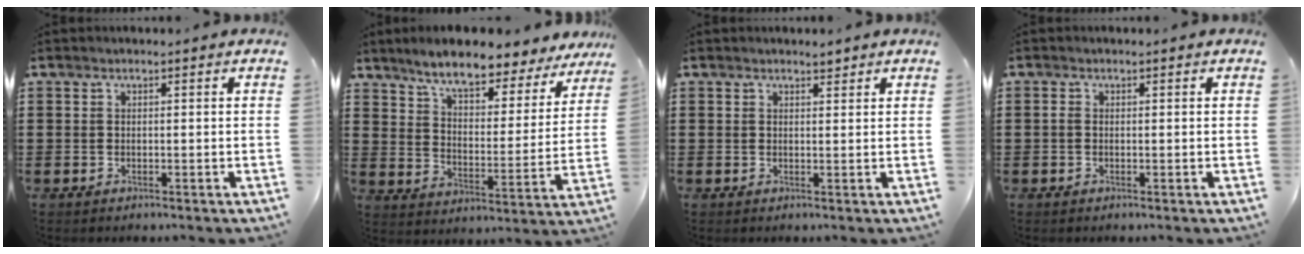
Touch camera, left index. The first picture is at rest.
{"total": 7.8, "force": [7.0, 1.0, 3.4], "torque": [-0.087, -0.038, 0.117]}
{"total": 1.6, "force": [1.4, 0.4, 0.5], "torque": [-0.004, -0.001, 0.026]}
{"total": 0.7, "force": [-0.3, 0.4, 0.5], "torque": [-0.011, -0.001, -0.006]}